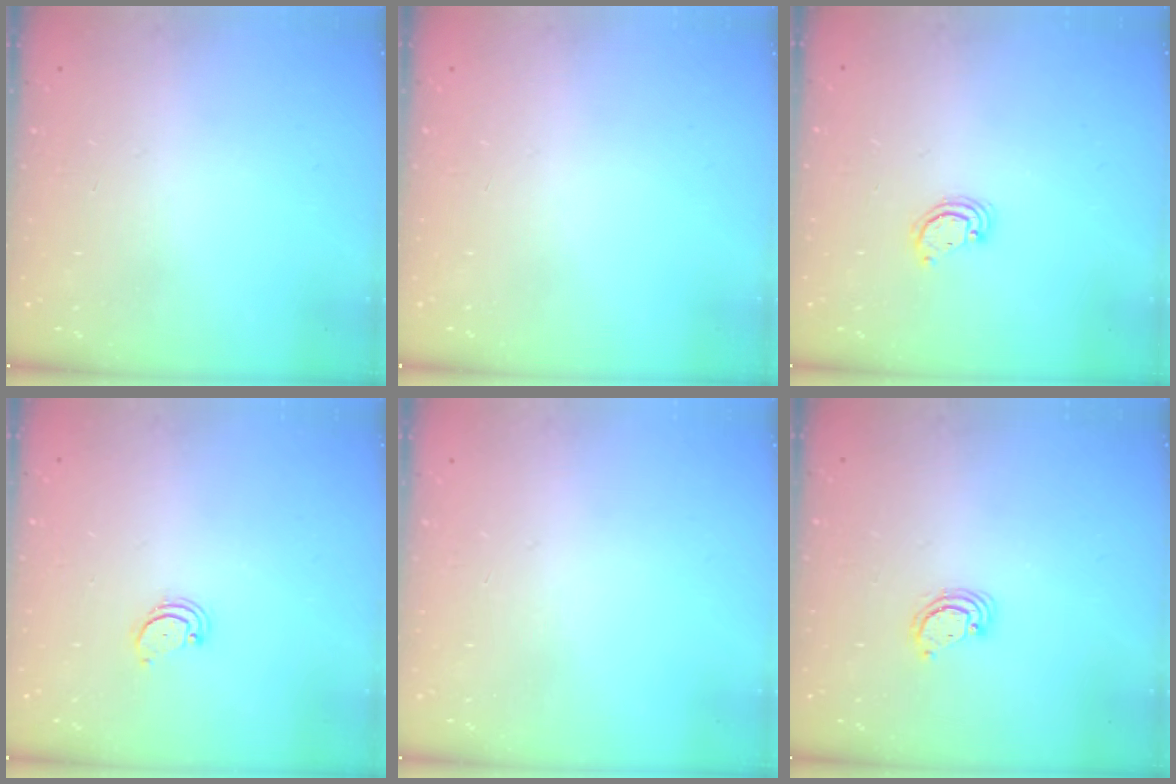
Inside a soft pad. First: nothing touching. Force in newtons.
{"total": 0.0}
{"total": 2.6, "press": 2.6, "slide": 0.3}
{"total": 2.6, "press": 2.5, "slide": 0.5}
{"total": 0.0}
{"total": 2.9, "press": 2.9, "slide": 0.3}